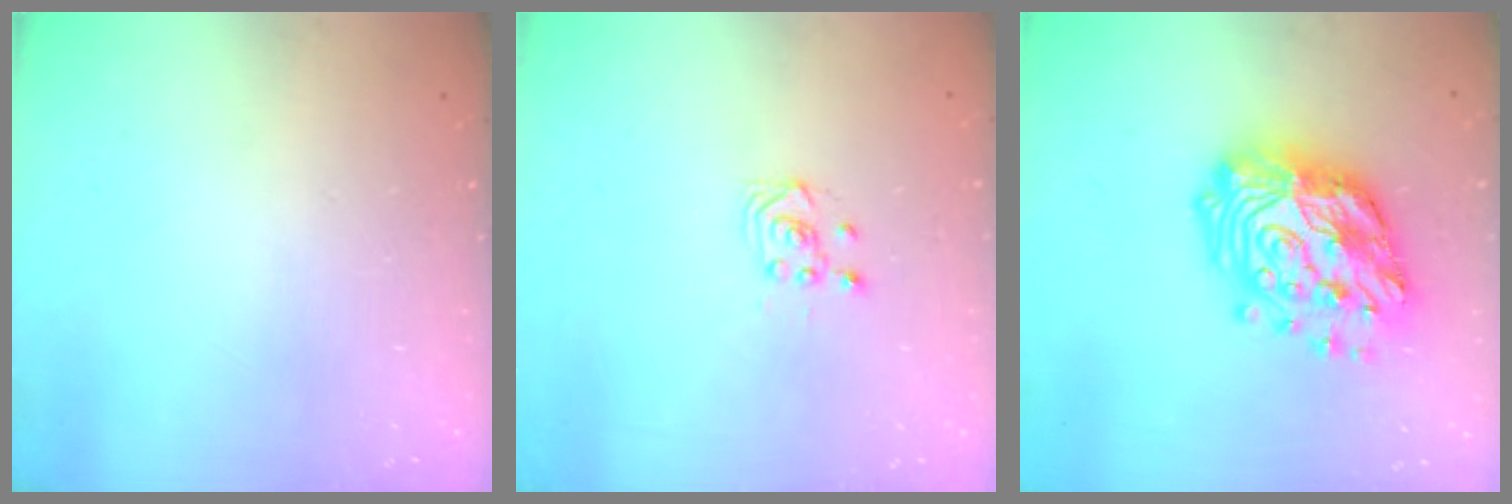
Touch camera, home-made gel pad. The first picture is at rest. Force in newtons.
{"total": 3.0, "press": 2.8, "slide": 1.1}
{"total": 21.7, "press": 21.5, "slide": 2.2}